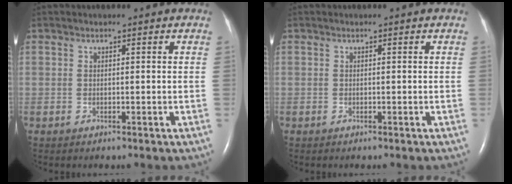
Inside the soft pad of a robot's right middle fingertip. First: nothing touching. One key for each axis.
{"total": 0.0}